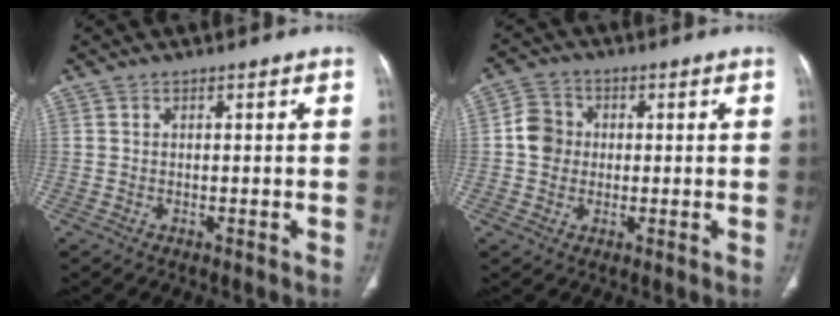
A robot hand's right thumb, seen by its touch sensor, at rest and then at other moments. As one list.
[{"total": 5.6, "force": [0.1, 5.1, 2.4], "torque": [-0.028, 0.009, -0.006]}]